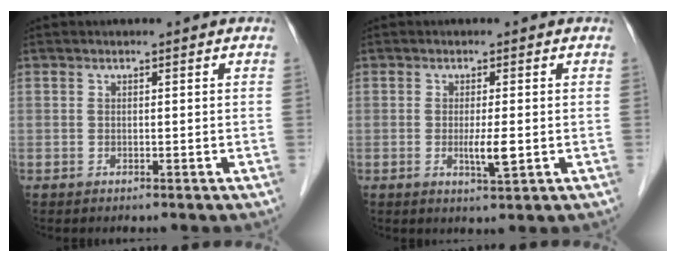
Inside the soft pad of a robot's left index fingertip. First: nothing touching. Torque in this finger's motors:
{"motor_torque": [0.50, 0.32, 0.14, 0.04]}